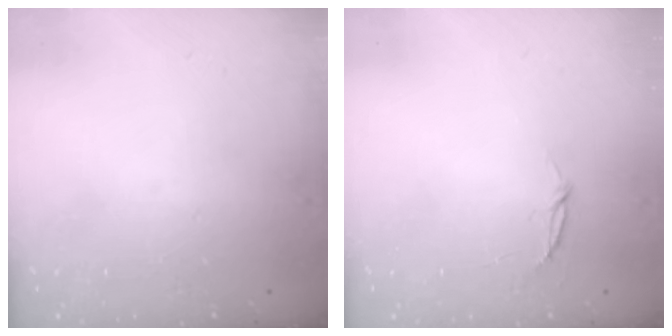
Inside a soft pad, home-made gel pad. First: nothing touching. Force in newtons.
{"total": 2.8, "press": 2.8, "slide": 0.3}